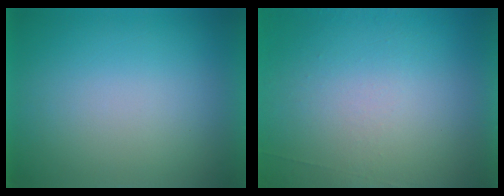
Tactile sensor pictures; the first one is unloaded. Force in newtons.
{"total": 6.8}